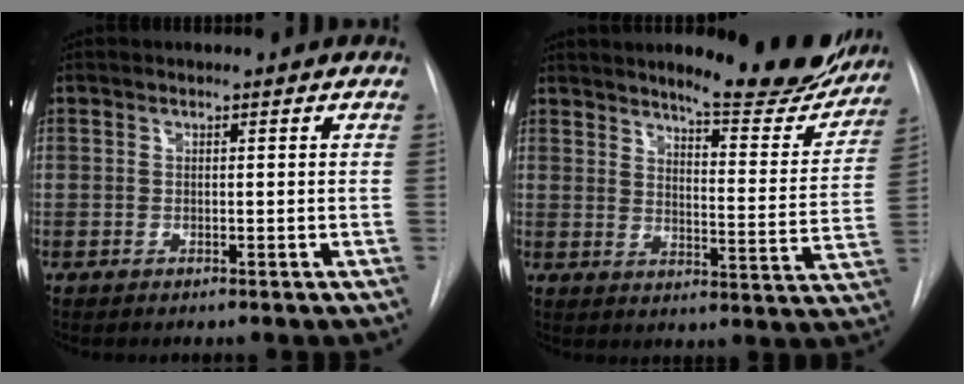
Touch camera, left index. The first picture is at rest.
{"total": 15.0, "force": [13.3, 2.2, 6.6], "torque": [-0.077, -0.061, 0.161]}